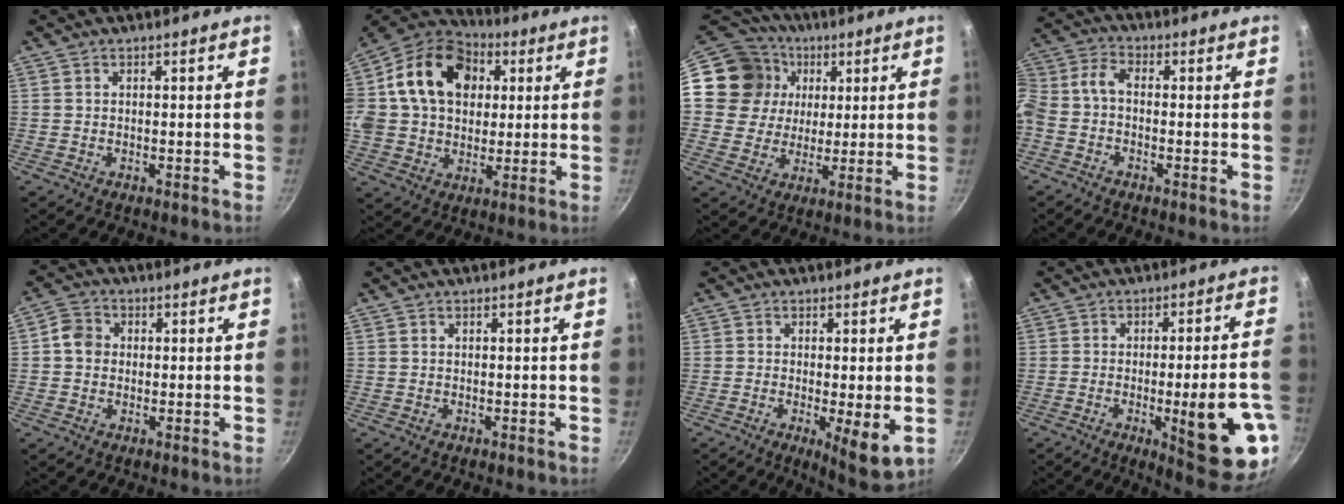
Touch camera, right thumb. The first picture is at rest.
{"total": 23.2, "force": [5.6, 17.2, 14.6], "torque": [-0.250, 0.029, 0.084]}
{"total": 16.2, "force": [4.0, 14.6, 5.7], "torque": [-0.093, 0.017, 0.061]}
{"total": 6.4, "force": [-2.1, 4.0, 4.5], "torque": [-0.109, 0.038, -0.058]}
{"total": 4.5, "force": [0.2, 4.0, 2.0], "torque": [-0.021, 0.009, -0.011]}
{"total": 0.0}
{"total": 7.3, "force": [-1.3, 1.6, 7.0], "torque": [-0.104, -0.015, -0.013]}
{"total": 17.5, "force": [-5.2, 3.7, 16.3], "torque": [-0.192, 0.013, -0.061]}